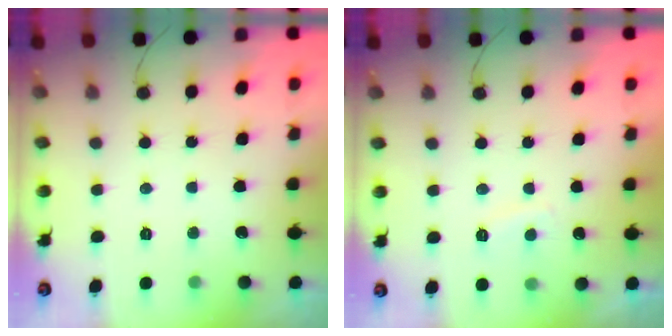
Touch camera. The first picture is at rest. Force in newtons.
{"total": 2.6, "press": 2.4, "slide": 0.8}